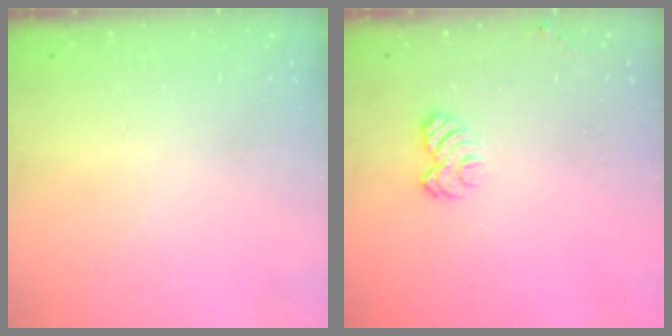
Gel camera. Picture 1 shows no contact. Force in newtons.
{"total": 5.5, "press": 5.4, "slide": 0.5}